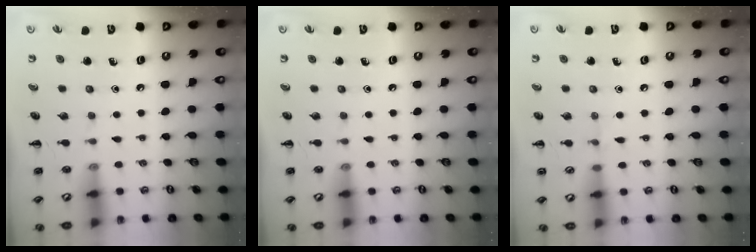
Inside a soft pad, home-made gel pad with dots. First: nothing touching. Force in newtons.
{"total": 0.0}
{"total": 3.9, "press": 3.6, "slide": 1.4}